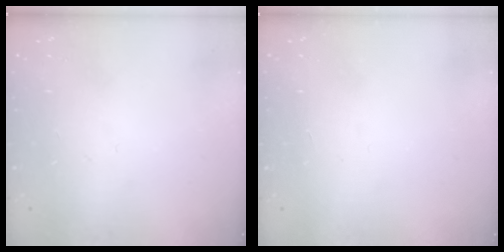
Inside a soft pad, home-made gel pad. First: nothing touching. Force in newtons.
{"total": 1.7, "press": 1.7, "slide": 0.1}